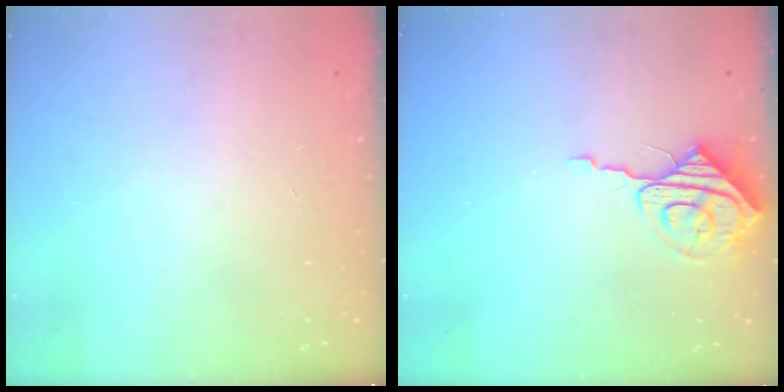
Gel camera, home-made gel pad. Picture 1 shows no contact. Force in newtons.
{"total": 10.0, "press": 10.0, "slide": 1.0}